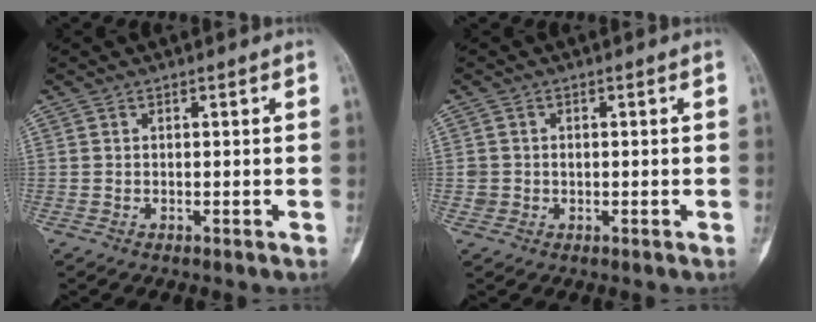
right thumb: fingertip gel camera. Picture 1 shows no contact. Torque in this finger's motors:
{"motor_torque": [0.20, 0.24, 0.34, -0.10, -0.04]}